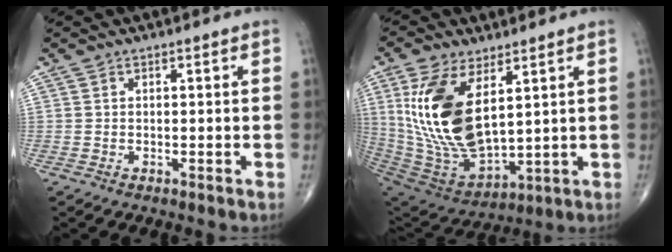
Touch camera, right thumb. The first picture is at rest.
{"total": 20.1, "force": [5.6, 10.0, 16.5], "torque": [-0.319, -0.030, 0.125]}